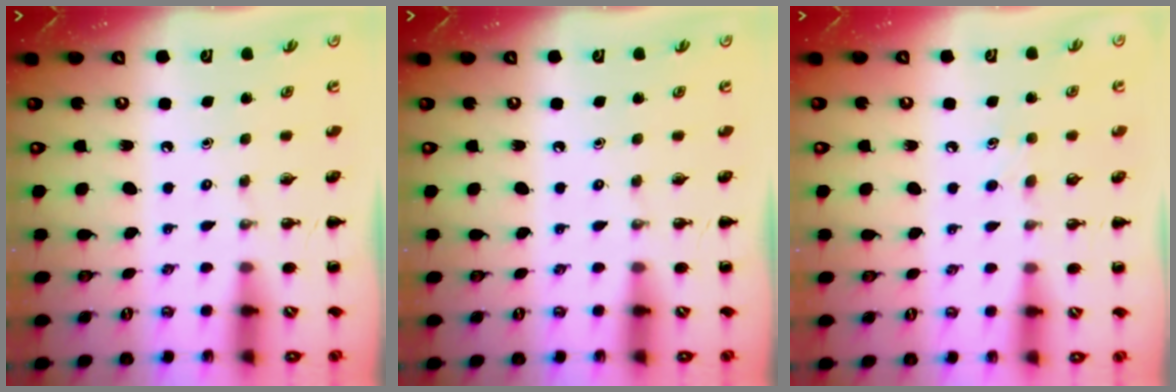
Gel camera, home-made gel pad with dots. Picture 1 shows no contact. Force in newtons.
{"total": 0.0}
{"total": 4.4, "press": 4.2, "slide": 1.2}